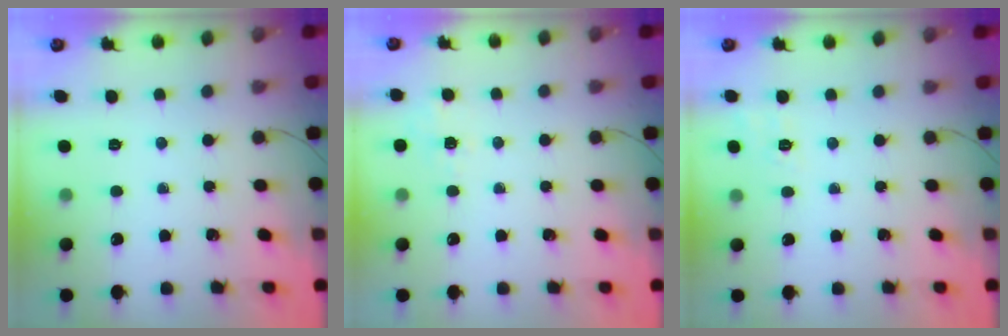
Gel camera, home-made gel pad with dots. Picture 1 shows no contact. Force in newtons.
{"total": 1.9, "press": 0.8, "slide": 1.7}
{"total": 5.8, "press": 5.5, "slide": 1.9}